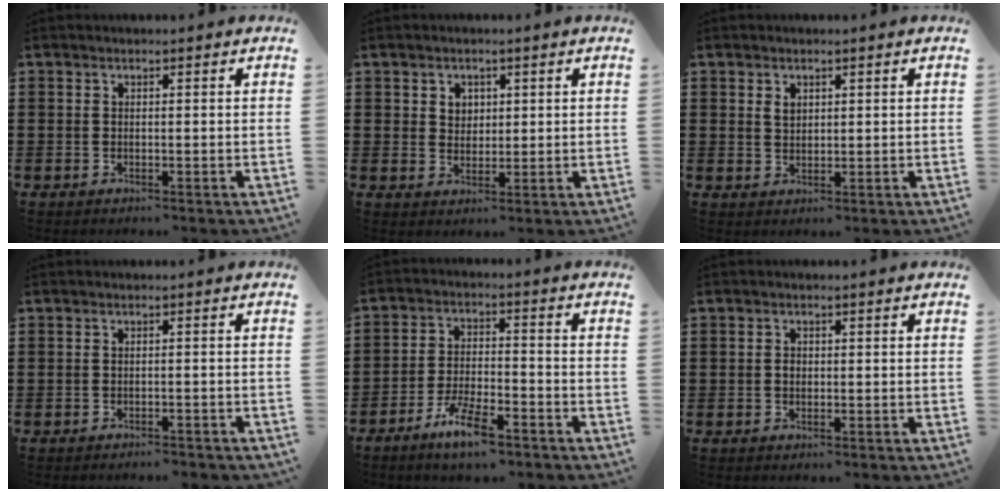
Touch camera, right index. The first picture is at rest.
{"total": 2.4, "force": [1.2, 2.1, 0.5], "torque": [-0.019, 0.010, 0.021]}
{"total": 1.6, "force": [0.9, 1.0, 0.9], "torque": [-0.020, 0.004, 0.016]}
{"total": 1.2, "force": [-1.2, 0.0, 0.3], "torque": [-0.009, 0.000, -0.024]}
{"total": 7.2, "force": [-5.1, 1.6, 4.8], "torque": [-0.102, -0.002, -0.094]}
{"total": 1.2, "force": [-0.1, 0.9, 0.9], "torque": [-0.019, 0.004, -0.002]}